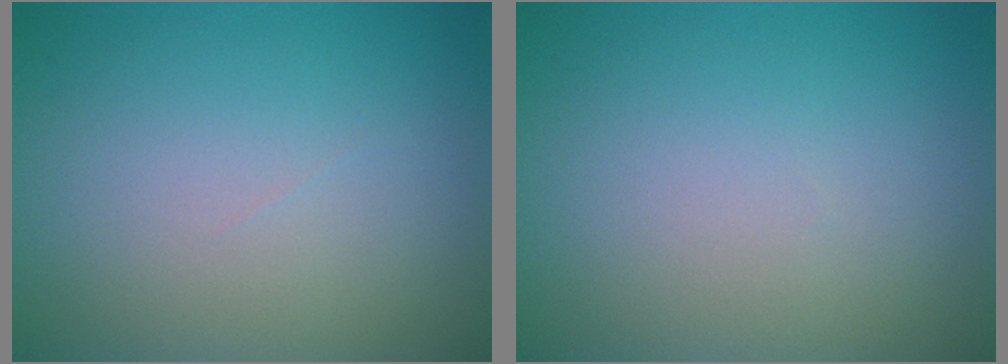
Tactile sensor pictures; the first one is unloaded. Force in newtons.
{"total": 0.0}